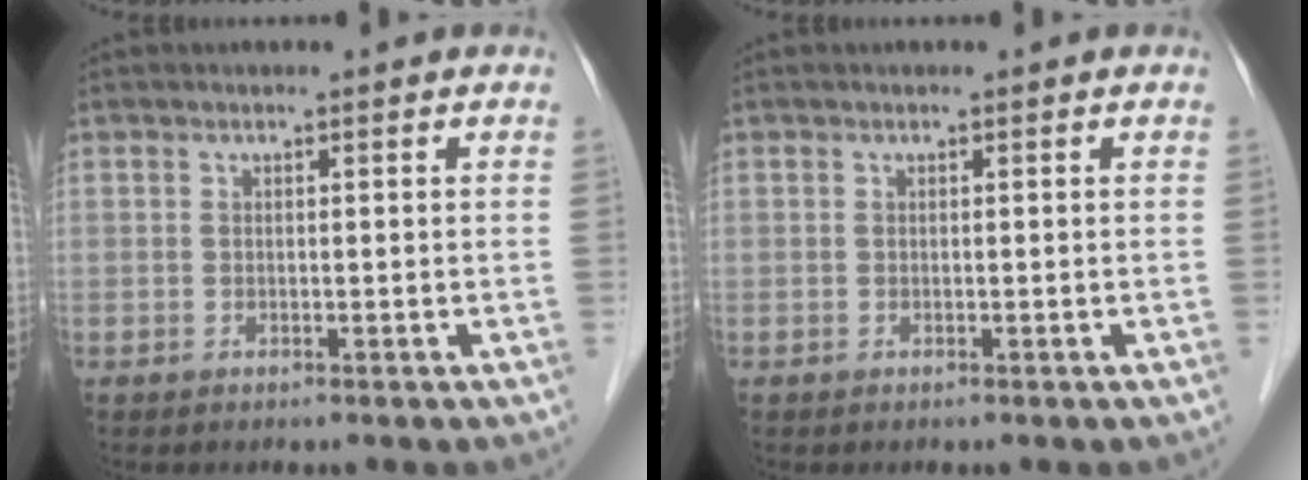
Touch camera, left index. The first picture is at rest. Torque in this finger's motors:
{"motor_torque": [-0.03, -0.01, 0.01, 0.00]}